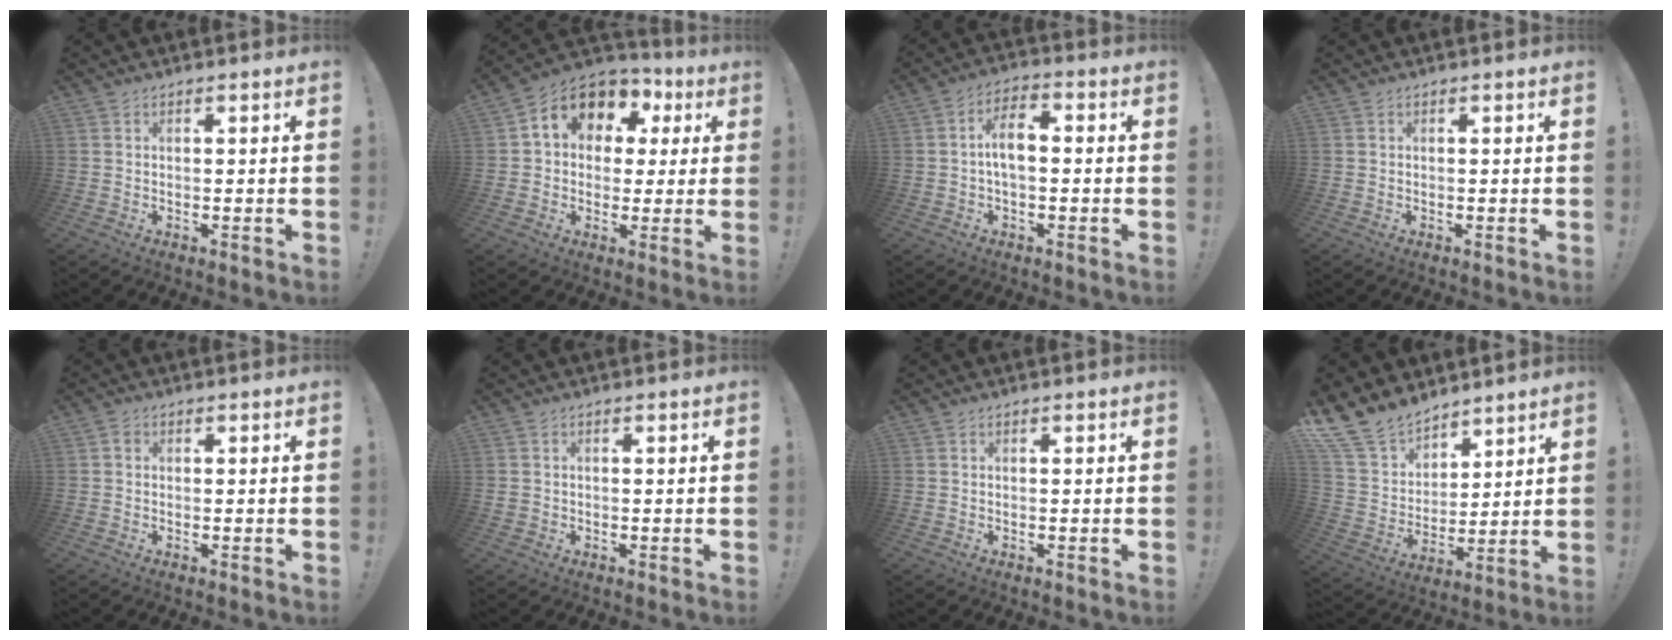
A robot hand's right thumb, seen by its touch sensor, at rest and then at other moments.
{"total": 10.7, "force": [3.9, 8.4, 5.3], "torque": [-0.087, -0.018, 0.076]}
{"total": 7.8, "force": [0.1, 3.8, 6.8], "torque": [-0.112, 0.001, 0.002]}
{"total": 0.0}
{"total": 1.2, "force": [0.0, 1.1, 0.5], "torque": [-0.003, 0.001, -0.002]}
{"total": 0.0}
{"total": 0.0}
{"total": 15.1, "force": [11.8, 8.6, 3.8], "torque": [-0.088, -0.087, 0.229]}